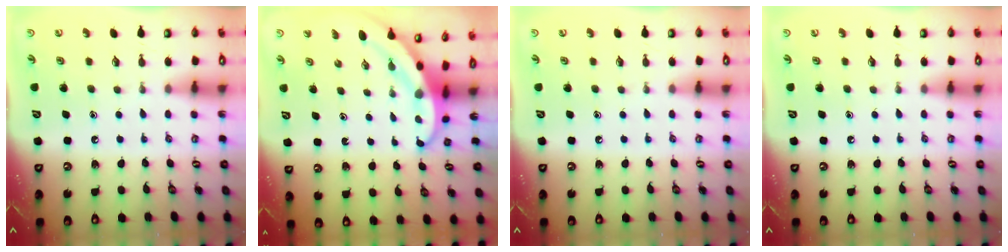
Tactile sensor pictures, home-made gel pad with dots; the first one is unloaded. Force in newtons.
{"total": 5.5, "press": 5.5, "slide": 0.3}
{"total": 0.0}
{"total": 0.0}